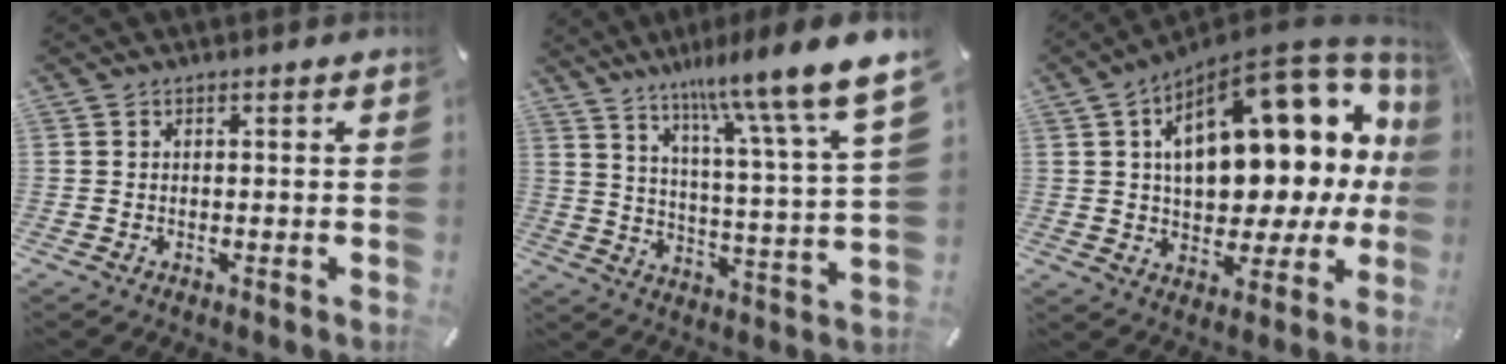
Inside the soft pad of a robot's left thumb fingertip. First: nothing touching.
{"total": 14.0, "force": [11.1, 1.5, 8.5], "torque": [-0.144, -0.081, 0.178]}
{"total": 24.3, "force": [7.5, 13.2, 19.0], "torque": [-0.254, -0.050, 0.130]}